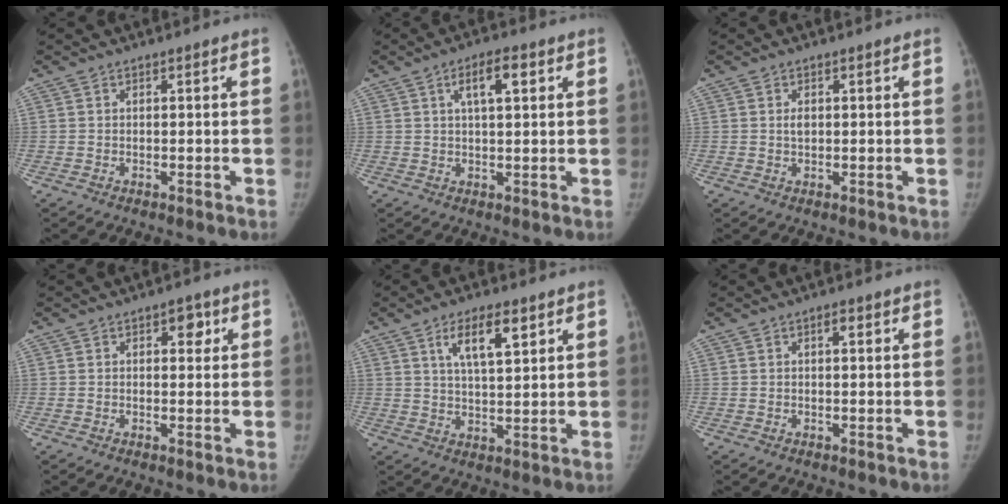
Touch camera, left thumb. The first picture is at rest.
{"total": 5.7, "force": [2.2, 2.0, 4.9], "torque": [-0.074, 0.004, 0.036]}
{"total": 1.4, "force": [0.3, 0.9, 1.1], "torque": [-0.013, 0.001, 0.005]}
{"total": 2.8, "force": [1.2, 1.7, 1.9], "torque": [-0.005, 0.001, 0.012]}
{"total": 7.9, "force": [4.0, 2.7, 6.2], "torque": [-0.095, -0.019, 0.072]}
{"total": 1.1, "force": [0.4, 0.4, 1.0], "torque": [-0.012, 0.004, 0.004]}